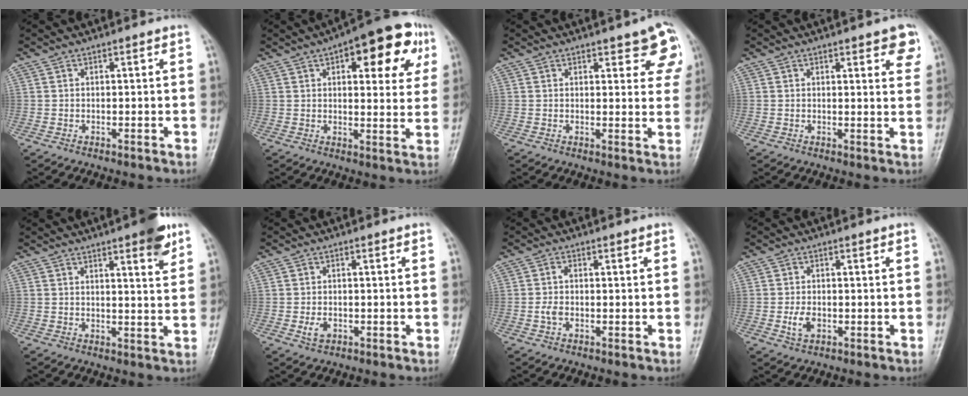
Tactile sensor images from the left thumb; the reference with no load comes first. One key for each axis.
{"total": 16.8, "fx": 7.0, "fy": 7.3, "fz": 13.4, "tx": -0.127, "ty": -0.001, "tz": 0.082}
{"total": 8.4, "fx": 4.6, "fy": 3.4, "fz": 6.1, "tx": -0.035, "ty": -0.018, "tz": 0.051}
{"total": 5.6, "fx": 3.3, "fy": 2.0, "fz": 4.0, "tx": -0.025, "ty": -0.014, "tz": 0.034}
{"total": 6.6, "fx": 4.0, "fy": 1.4, "fz": 5.1, "tx": -0.058, "ty": -0.020, "tz": 0.049}
{"total": 2.3, "fx": -0.8, "fy": 1.5, "fz": 1.6, "tx": -0.027, "ty": 0.001, "tz": -0.013}
{"total": 2.3, "fx": -0.5, "fy": 1.4, "fz": 1.7, "tx": -0.038, "ty": 0.006, "tz": -0.014}
{"total": 3.0, "fx": -0.8, "fy": 2.0, "fz": 2.2, "tx": -0.040, "ty": 0.000, "tz": -0.013}